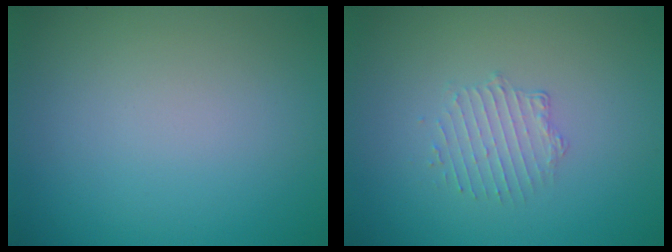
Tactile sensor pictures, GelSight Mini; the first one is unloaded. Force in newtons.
{"total": 1.6, "press": 0.9, "slide": 1.3}